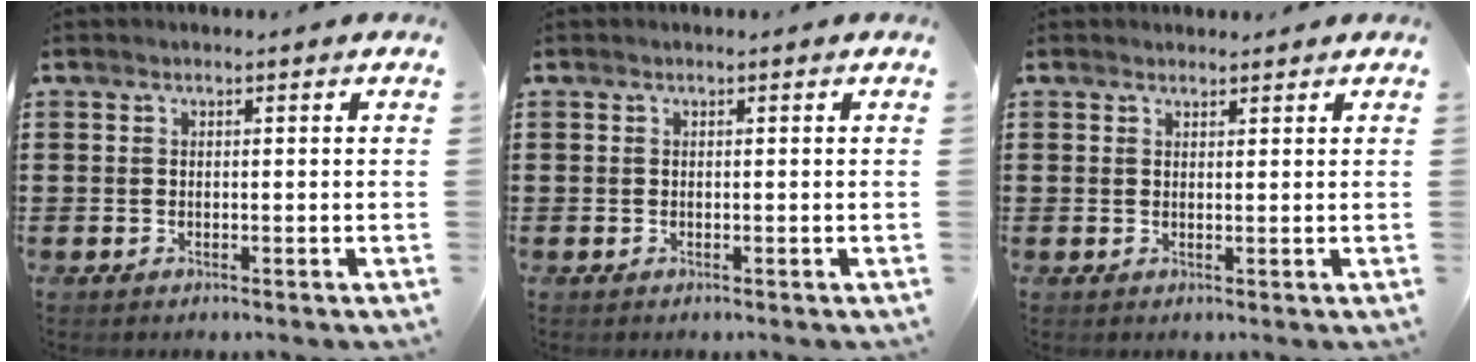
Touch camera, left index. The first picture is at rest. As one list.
[{"total": 0.0}, {"total": 1.2, "force": [1.2, 0.3, 0.1], "torque": [-0.003, 0.001, 0.023]}]